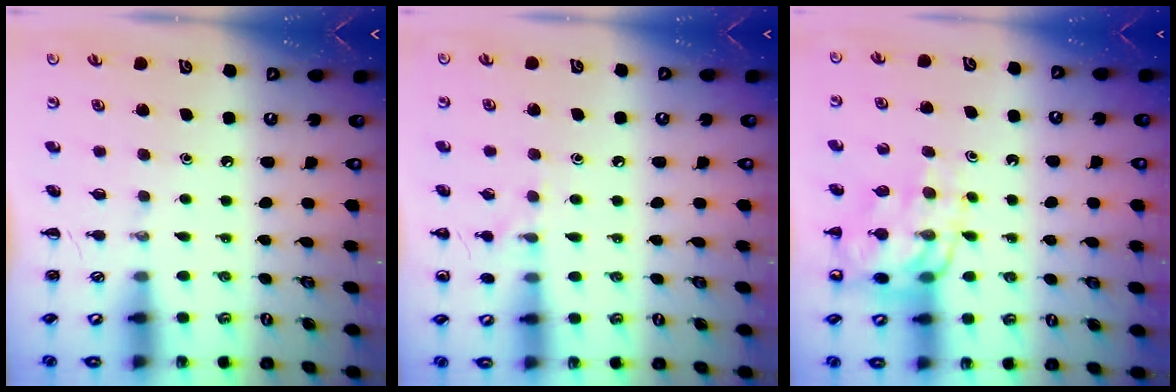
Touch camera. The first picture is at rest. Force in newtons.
{"total": 7.1, "press": 6.8, "slide": 2.0}
{"total": 12.4, "press": 12.1, "slide": 2.7}